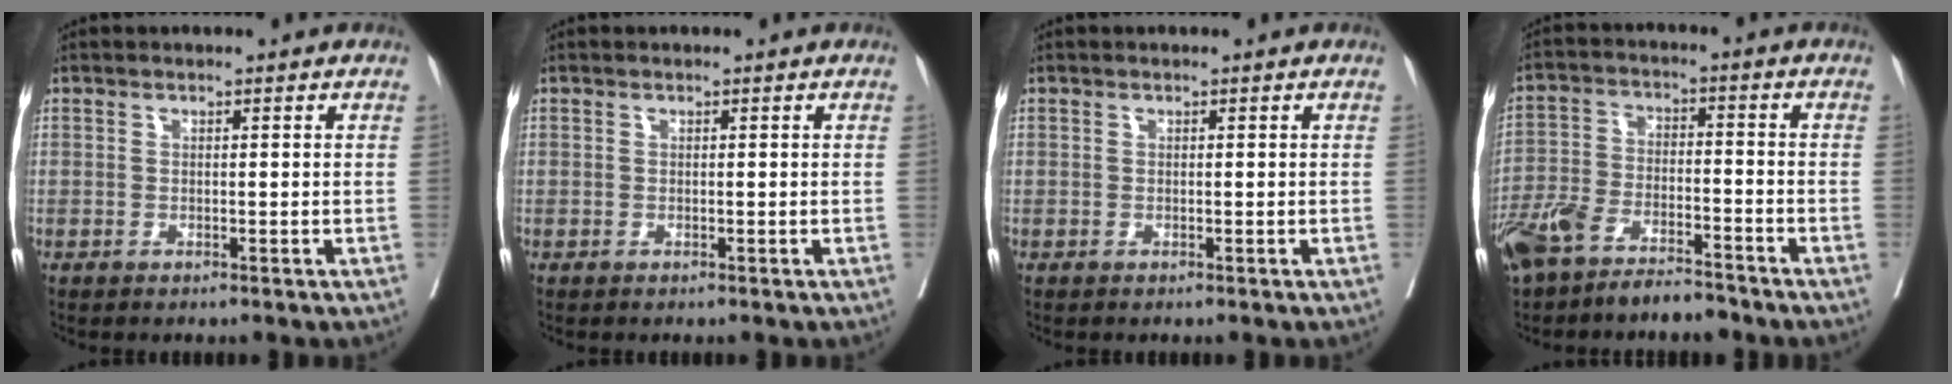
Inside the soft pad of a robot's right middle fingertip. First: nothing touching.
{"total": 0.0}
{"total": 0.0}
{"total": 10.8, "force": [-8.8, 3.2, 5.3], "torque": [-0.108, -0.006, -0.161]}